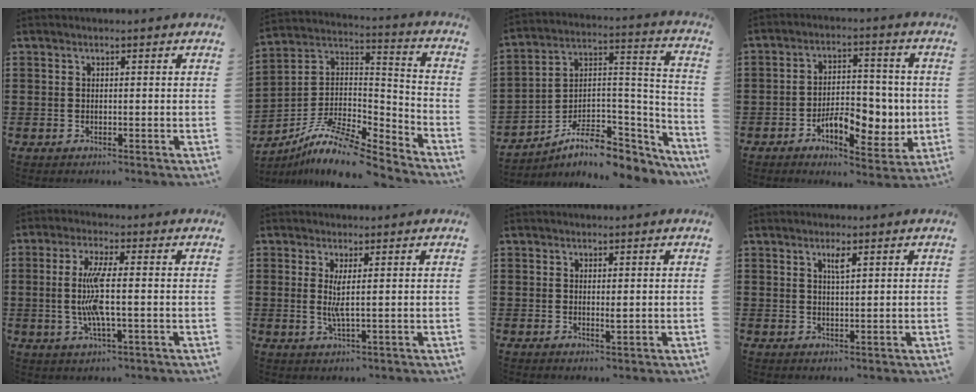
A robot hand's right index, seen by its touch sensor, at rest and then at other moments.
{"total": 10.6, "force": [-8.7, 2.2, 5.6], "torque": [-0.112, 0.013, -0.175]}
{"total": 8.5, "force": [-5.7, 4.1, 4.8], "torque": [-0.086, 0.008, -0.103]}
{"total": 8.5, "force": [-2.4, 4.9, 6.6], "torque": [-0.094, 0.011, -0.039]}
{"total": 7.2, "force": [-0.5, 1.0, 7.1], "torque": [-0.165, -0.017, -0.022]}
{"total": 3.0, "force": [0.4, -0.1, 3.0], "torque": [-0.066, -0.010, 0.003]}
{"total": 1.1, "force": [0.2, 0.2, 1.1], "torque": [-0.021, 0.000, 0.003]}
{"total": 2.1, "force": [1.0, 0.3, 1.8], "torque": [-0.030, -0.002, 0.015]}